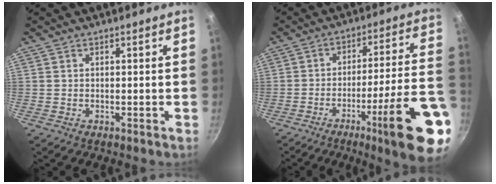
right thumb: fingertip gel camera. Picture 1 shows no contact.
{"total": 20.3, "force": [-9.6, 2.1, 17.7], "torque": [-0.220, 0.042, -0.138]}